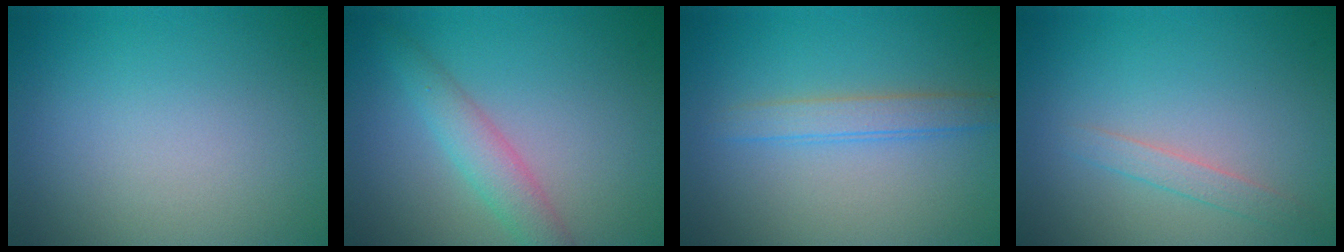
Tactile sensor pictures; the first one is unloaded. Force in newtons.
{"total": 2.9, "press": 2.9, "slide": 0.1}
{"total": 2.0, "press": 2.0, "slide": 0.1}
{"total": 1.4, "press": 1.4, "slide": 0.0}